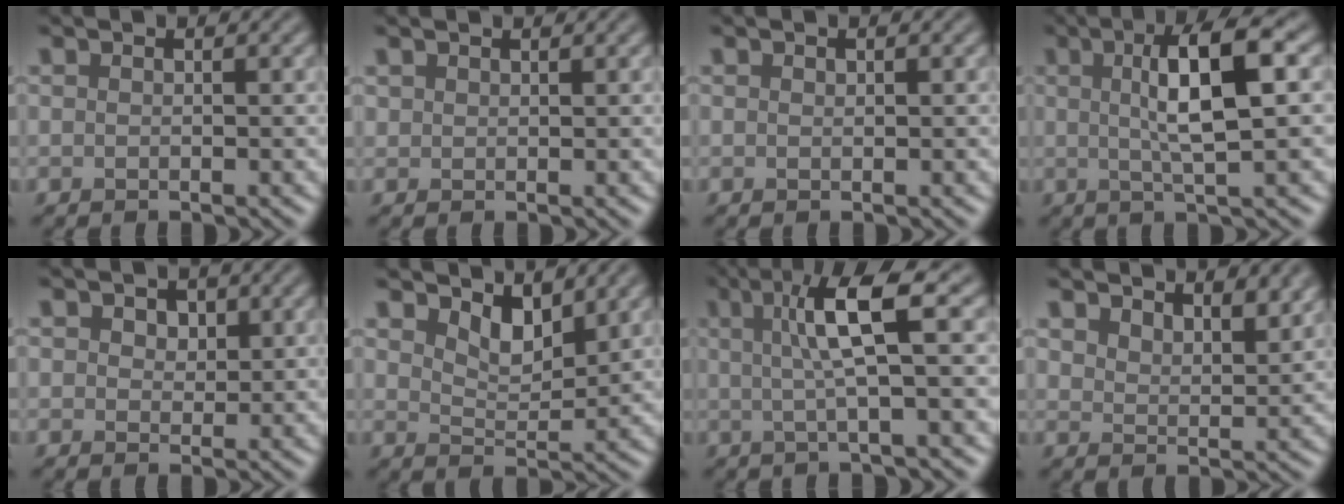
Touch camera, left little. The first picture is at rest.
{"total": 0.8, "force": [0.7, 0.4, 0.0], "torque": [-0.003, 0.002, 0.014]}
{"total": 0.0}
{"total": 6.6, "force": [1.1, 1.4, 6.4], "torque": [-0.104, 0.014, 0.014]}
{"total": 2.5, "force": [1.0, 1.8, 1.4], "torque": [-0.027, 0.004, 0.005]}
{"total": 2.9, "force": [2.2, 1.1, 1.4], "torque": [-0.037, -0.012, 0.030]}
{"total": 5.8, "force": [1.0, 0.7, 5.6], "torque": [-0.102, 0.009, 0.015]}
{"total": 4.9, "force": [3.8, 2.1, 2.4], "torque": [-0.048, -0.003, 0.048]}